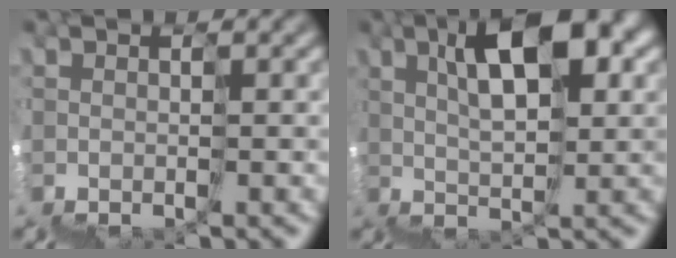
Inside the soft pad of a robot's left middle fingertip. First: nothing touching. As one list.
[{"total": 7.0, "force": [4.0, 2.0, 5.4], "torque": [-0.073, 0.039, 0.060]}]